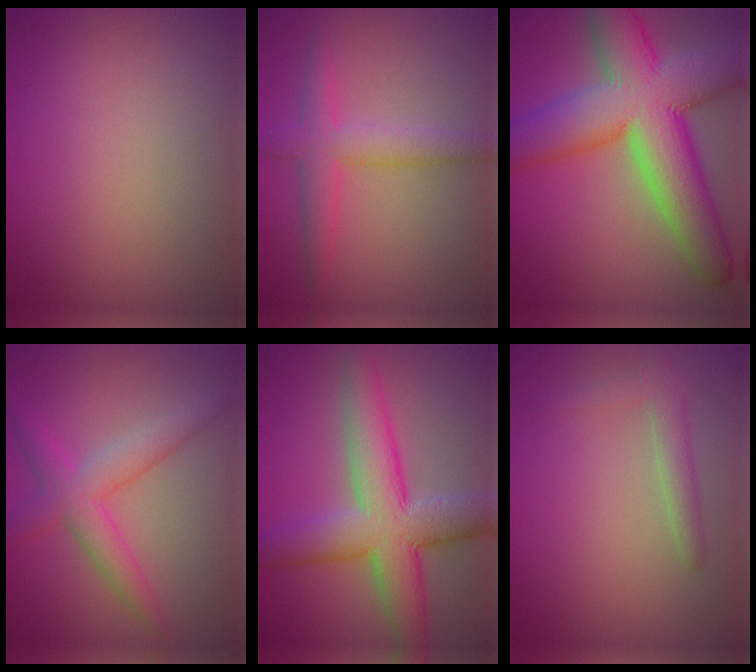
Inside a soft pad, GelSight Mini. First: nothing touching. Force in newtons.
{"total": 4.0, "press": 4.0, "slide": 0.2}
{"total": 14.0, "press": 14.0, "slide": 0.5}
{"total": 4.3, "press": 4.3, "slide": 0.1}
{"total": 8.5, "press": 8.5, "slide": 0.2}
{"total": 2.2, "press": 2.1, "slide": 0.2}